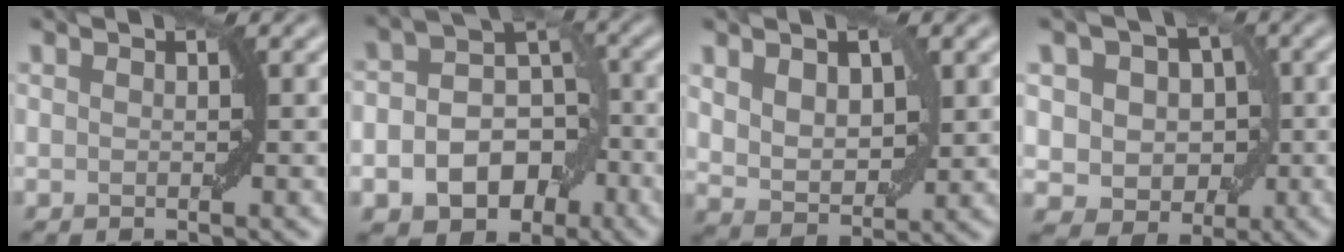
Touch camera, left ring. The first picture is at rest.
{"total": 9.3, "force": [-3.5, 6.9, 5.2], "torque": [-0.049, -0.015, -0.056]}
{"total": 4.9, "force": [1.5, 2.9, 3.7], "torque": [-0.069, -0.008, 0.033]}
{"total": 6.4, "force": [0.8, 5.2, 3.6], "torque": [-0.035, 0.012, -0.007]}